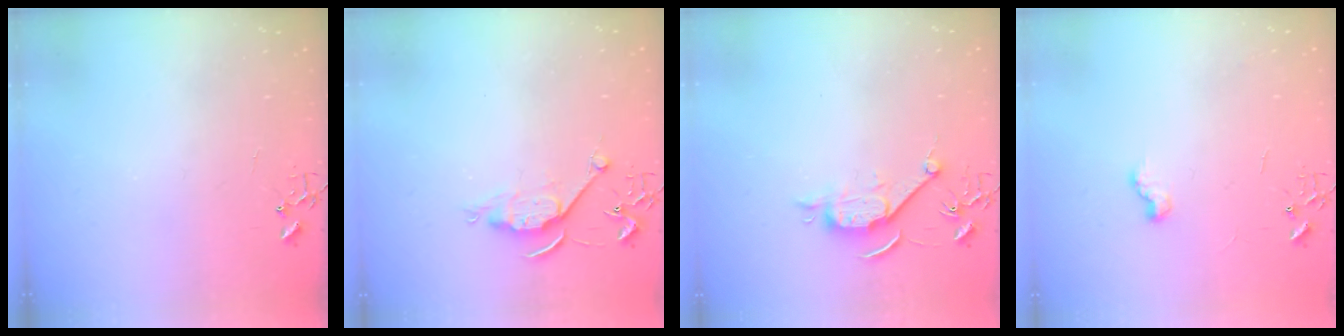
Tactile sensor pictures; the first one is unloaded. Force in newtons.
{"total": 6.2, "press": 6.2, "slide": 0.5}
{"total": 7.9, "press": 7.9, "slide": 0.9}
{"total": 6.4, "press": 6.3, "slide": 0.6}